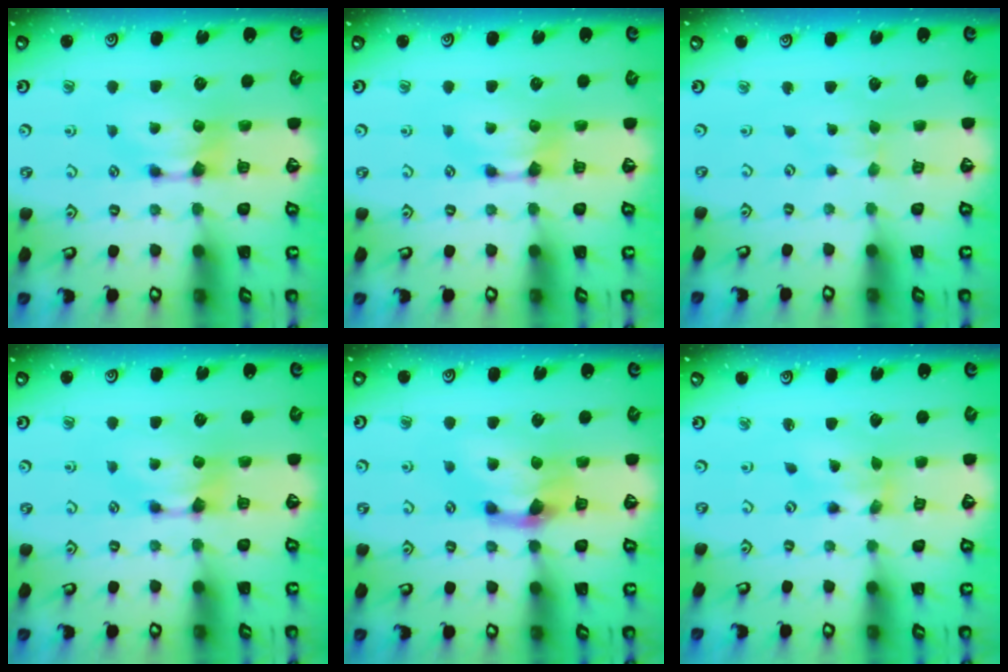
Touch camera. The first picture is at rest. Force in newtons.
{"total": 0.0}
{"total": 2.3, "press": 2.3, "slide": 0.1}
{"total": 0.0}
{"total": 3.0, "press": 2.4, "slide": 1.8}
{"total": 2.3, "press": 1.7, "slide": 1.5}